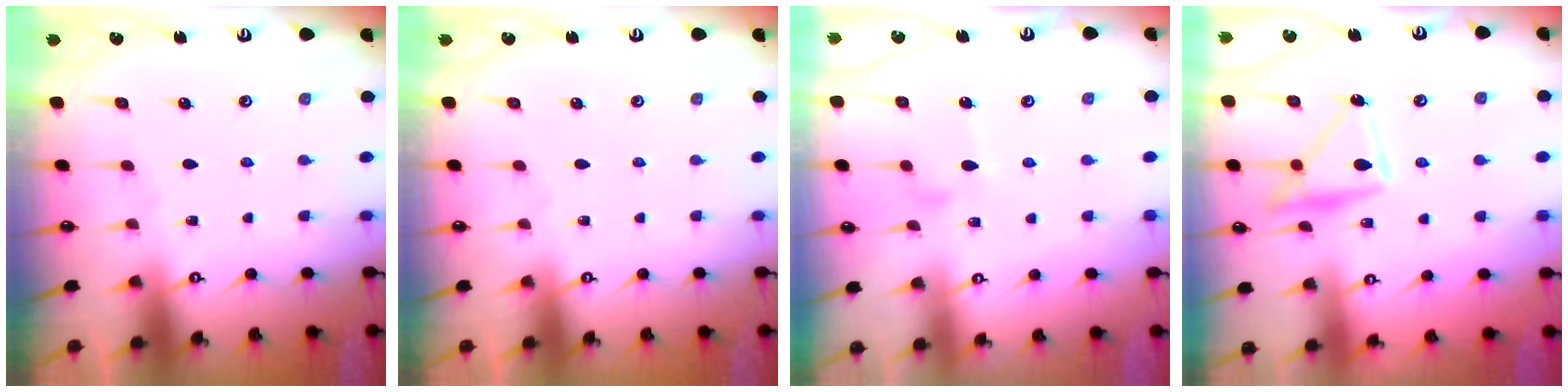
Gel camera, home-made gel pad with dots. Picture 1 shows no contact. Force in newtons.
{"total": 0.0}
{"total": 6.6, "press": 6.5, "slide": 0.4}
{"total": 15.5, "press": 15.5, "slide": 0.9}